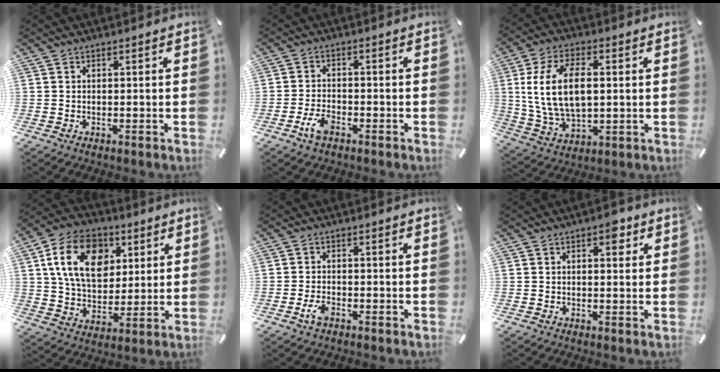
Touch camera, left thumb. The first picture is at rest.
{"total": 4.5, "force": [-2.6, 2.3, 2.8], "torque": [-0.071, 0.006, -0.053]}
{"total": 14.6, "force": [2.3, 8.6, 11.5], "torque": [-0.254, 0.003, 0.037]}
{"total": 16.6, "force": [5.6, 12.2, 9.7], "torque": [-0.174, 0.000, 0.102]}
{"total": 3.0, "force": [-1.7, 1.5, 2.0], "torque": [-0.045, 0.003, -0.033]}
{"total": 4.5, "force": [1.7, 2.4, 3.4], "torque": [-0.031, -0.007, 0.019]}